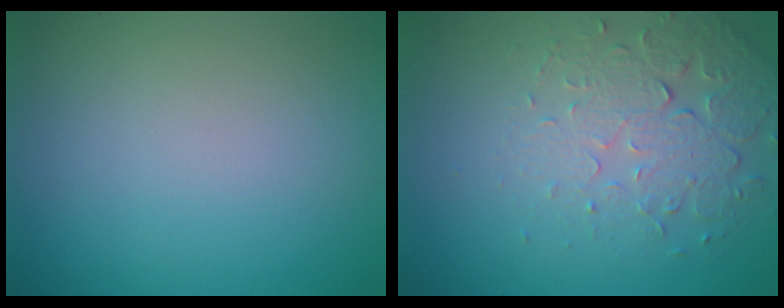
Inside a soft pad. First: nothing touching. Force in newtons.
{"total": 5.1, "press": 3.5, "slide": 3.7}